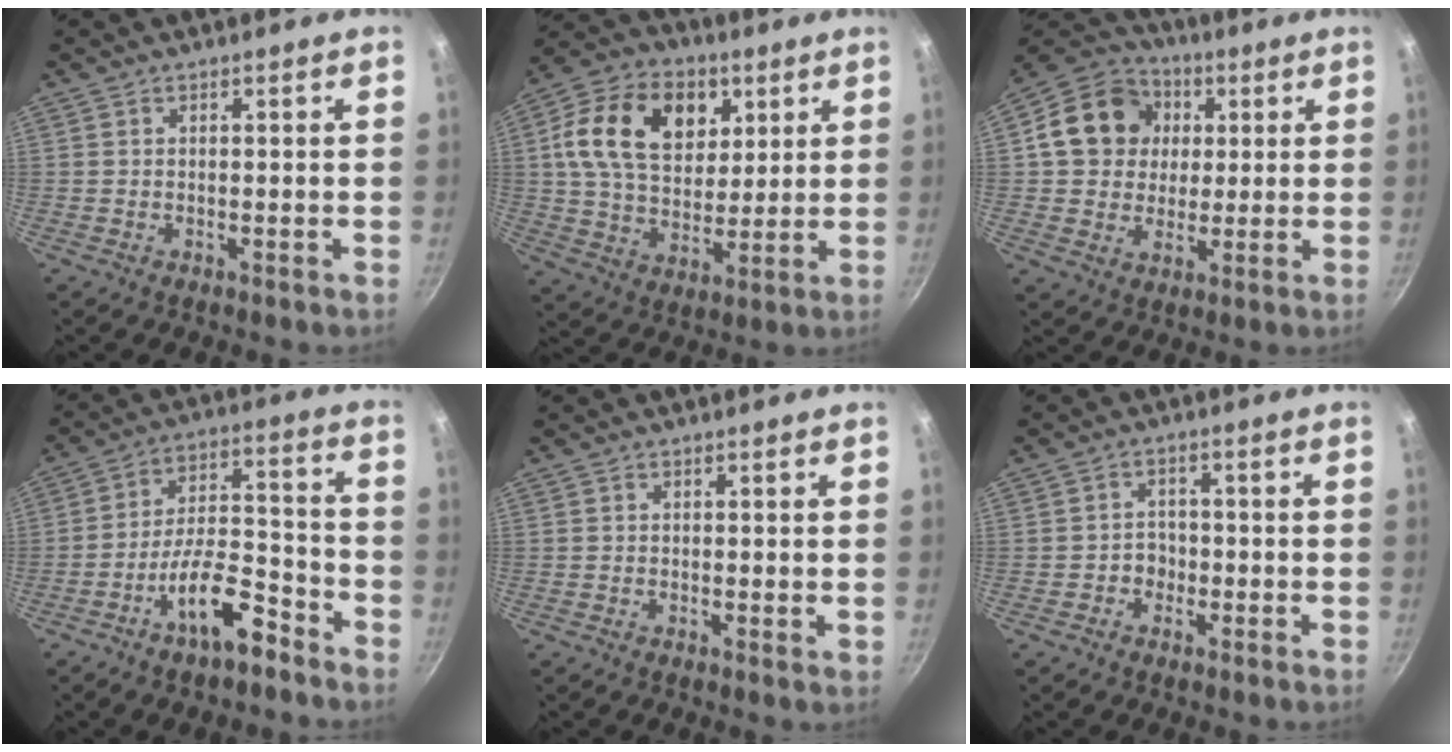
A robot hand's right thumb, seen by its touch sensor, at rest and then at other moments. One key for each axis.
{"total": 19.3, "fx": 6.0, "fy": 13.6, "fz": 12.4, "tx": -0.194, "ty": -0.004, "tz": 0.095}
{"total": 15.2, "fx": 3.0, "fy": 13.0, "fz": 7.2, "tx": -0.104, "ty": 0.017, "tz": 0.040}
{"total": 12.3, "fx": -7.5, "fy": 4.5, "fz": 8.6, "tx": -0.127, "ty": 0.063, "tz": -0.128}
{"total": 0.6, "fx": 0.2, "fy": 0.2, "fz": 0.5, "tx": -0.007, "ty": -0.005, "tz": 0.000}
{"total": 2.9, "fx": -1.1, "fy": 2.5, "fz": 1.0, "tx": 0.007, "ty": 0.011, "tz": -0.019}